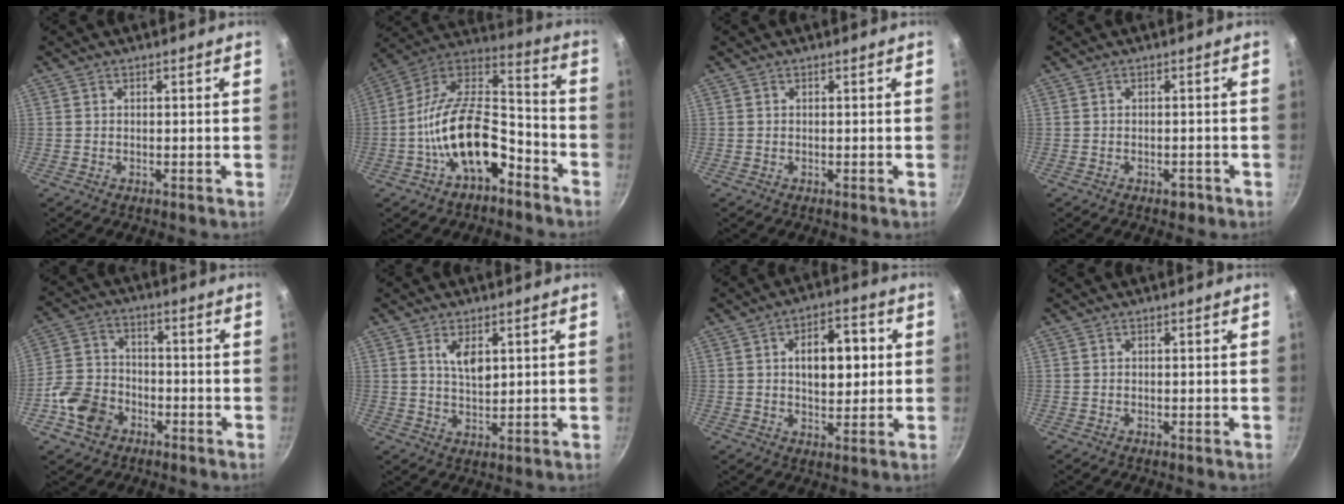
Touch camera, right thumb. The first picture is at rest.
{"total": 19.1, "force": [-8.1, 10.0, 14.1], "torque": [-0.214, 0.080, -0.153]}
{"total": 0.0}
{"total": 1.8, "force": [-1.1, 1.1, 1.0], "torque": [-0.008, 0.013, -0.006]}
{"total": 9.9, "force": [-4.5, 7.5, 4.6], "torque": [-0.070, 0.035, -0.094]}
{"total": 5.0, "force": [1.9, 2.5, 3.9], "torque": [-0.064, -0.016, 0.039]}
{"total": 11.0, "force": [1.6, 6.3, 8.9], "torque": [-0.096, 0.006, 0.021]}
{"total": 0.0}